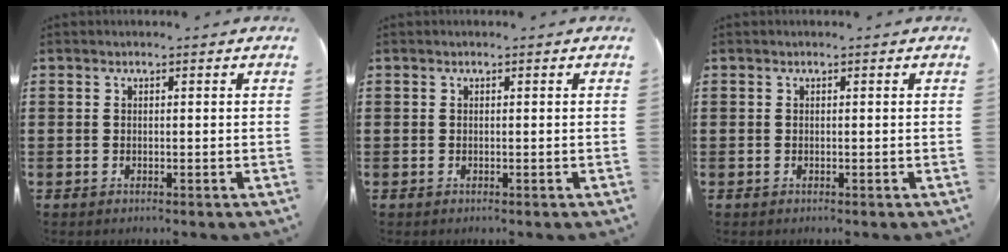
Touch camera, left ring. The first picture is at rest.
{"total": 0.0}
{"total": 0.0}